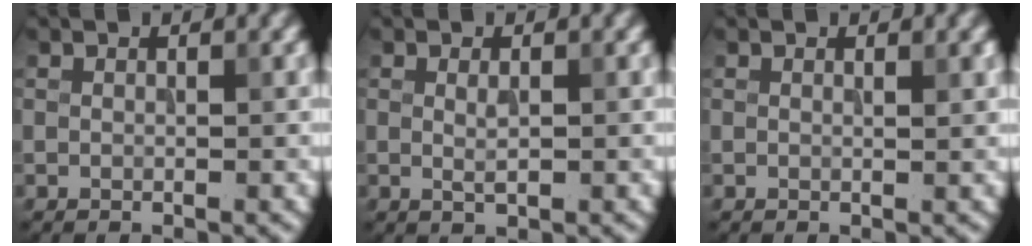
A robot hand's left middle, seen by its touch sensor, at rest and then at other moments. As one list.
[{"total": 1.2, "force": [0.1, 0.4, 1.1], "torque": [-0.023, -0.002, 0.004]}, {"total": 0.7, "force": [0.3, 0.1, 0.6], "torque": [-0.006, -0.001, 0.004]}]